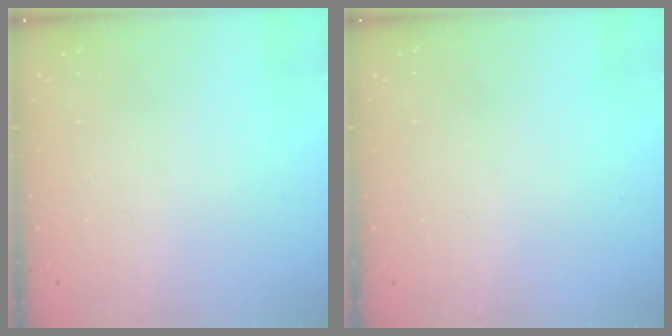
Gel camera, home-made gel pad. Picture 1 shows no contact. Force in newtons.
{"total": 0.0}